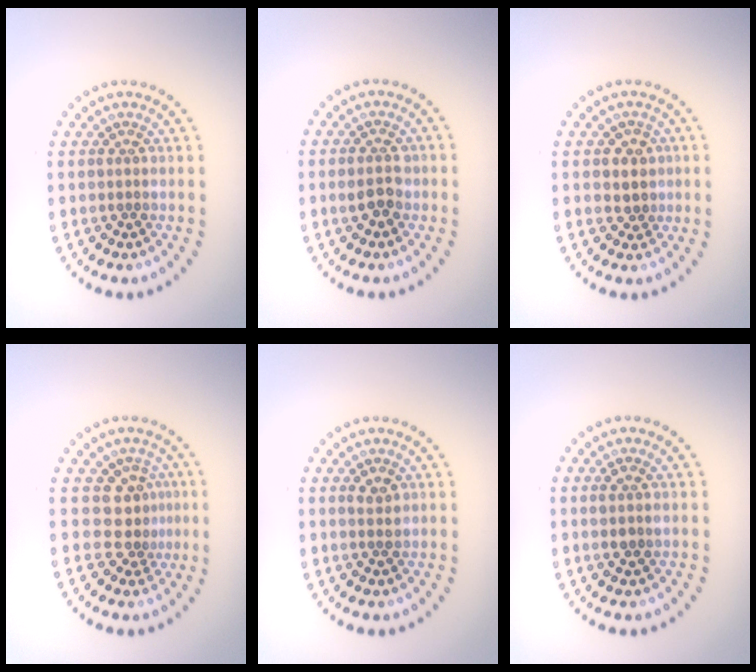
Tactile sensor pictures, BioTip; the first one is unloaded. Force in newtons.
{"total": 2.0, "press": 2.0, "slide": 0.1}
{"total": 2.2, "press": 2.1, "slide": 0.7}
{"total": 2.8, "press": 2.1, "slide": 1.8}
{"total": 1.3, "press": 1.3, "slide": 0.2}
{"total": 1.5, "press": 1.4, "slide": 0.4}